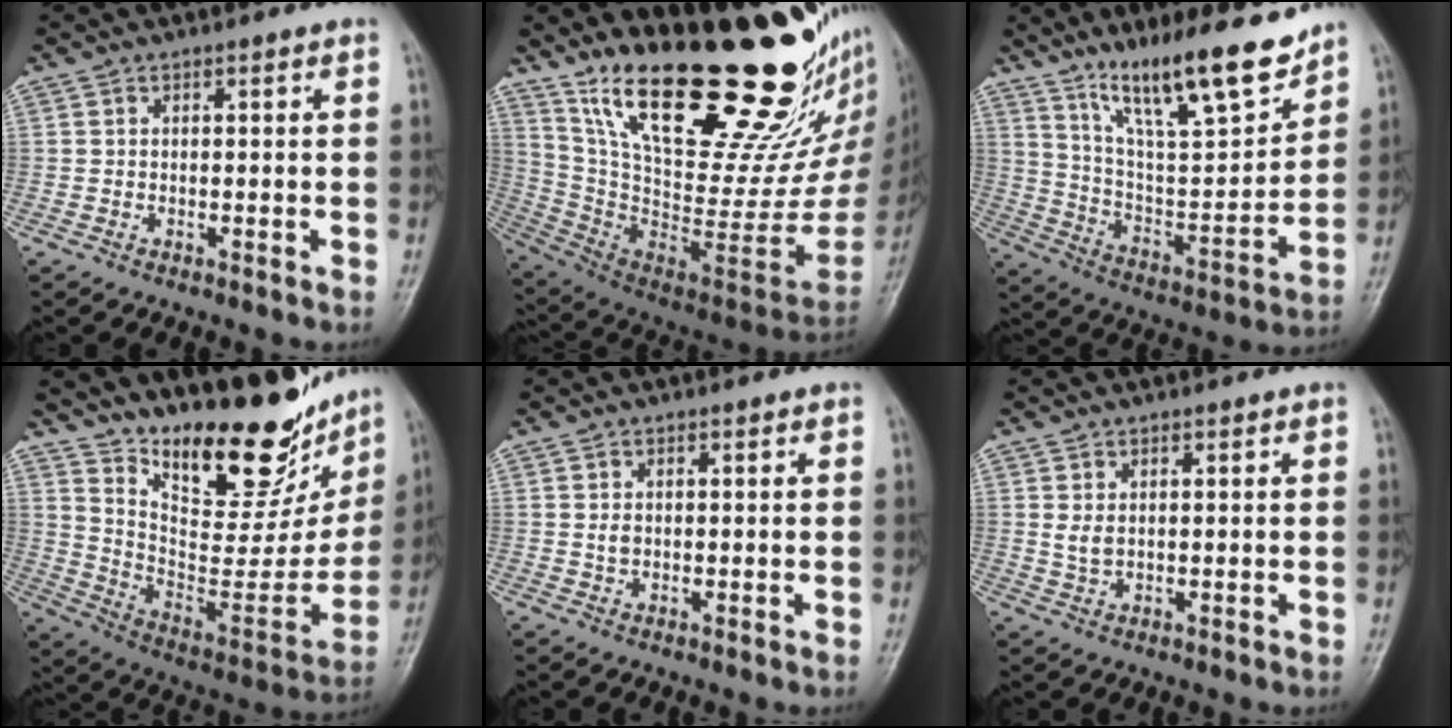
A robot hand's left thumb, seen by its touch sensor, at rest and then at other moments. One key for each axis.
{"total": 34.3, "fx": 24.2, "fy": 10.9, "fz": 21.8, "tx": -0.298, "ty": -0.139, "tz": 0.389}
{"total": 19.1, "fx": 14.0, "fy": 4.1, "fz": 12.4, "tx": -0.168, "ty": -0.083, "tz": 0.244}
{"total": 25.9, "fx": 19.6, "fy": 9.4, "fz": 14.0, "tx": -0.171, "ty": -0.116, "tz": 0.305}
{"total": 1.5, "fx": 0.4, "fy": 1.1, "fz": 0.9, "tx": -0.012, "ty": -0.002, "tz": 0.008}
{"total": 2.3, "fx": 0.9, "fy": 1.5, "fz": 1.6, "tx": -0.023, "ty": -0.008, "tz": 0.022}